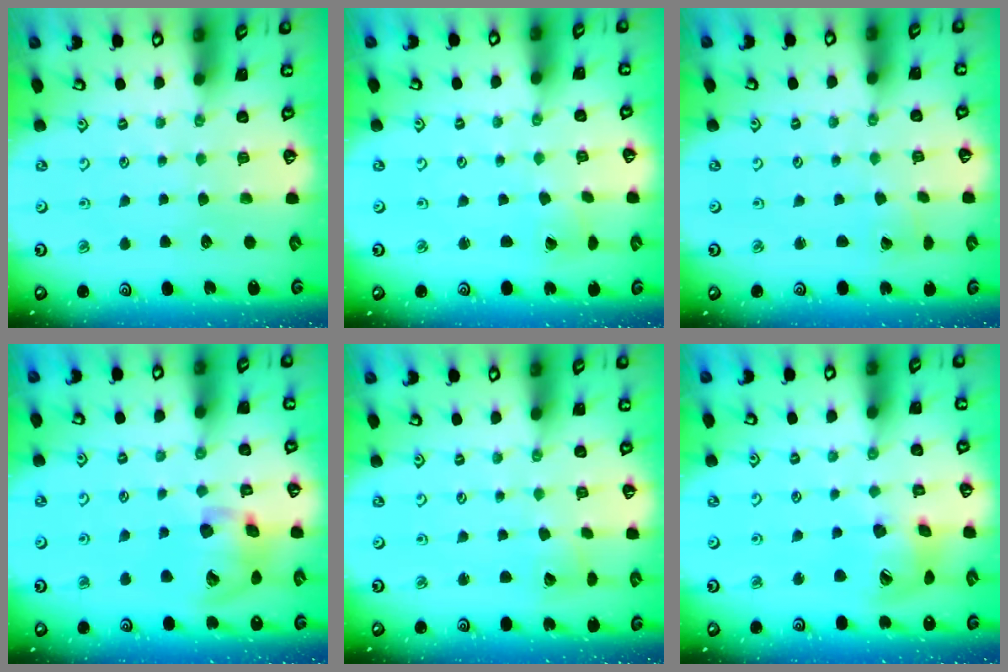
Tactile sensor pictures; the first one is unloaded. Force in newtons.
{"total": 2.1, "press": 2.1, "slide": 0.1}
{"total": 2.4, "press": 2.4, "slide": 0.1}
{"total": 17.4, "press": 17.2, "slide": 2.6}
{"total": 3.0, "press": 2.9, "slide": 0.4}
{"total": 16.2, "press": 16.0, "slide": 2.3}